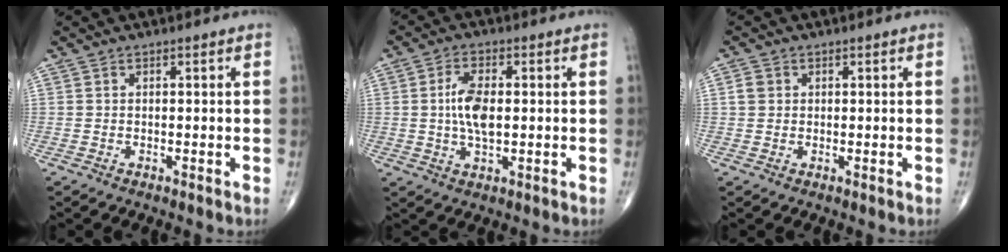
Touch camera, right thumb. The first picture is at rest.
{"total": 9.5, "force": [0.3, 4.3, 8.4], "torque": [-0.169, 0.001, 0.006]}
{"total": 2.0, "force": [0.5, 1.8, 0.9], "torque": [-0.012, 0.002, 0.008]}